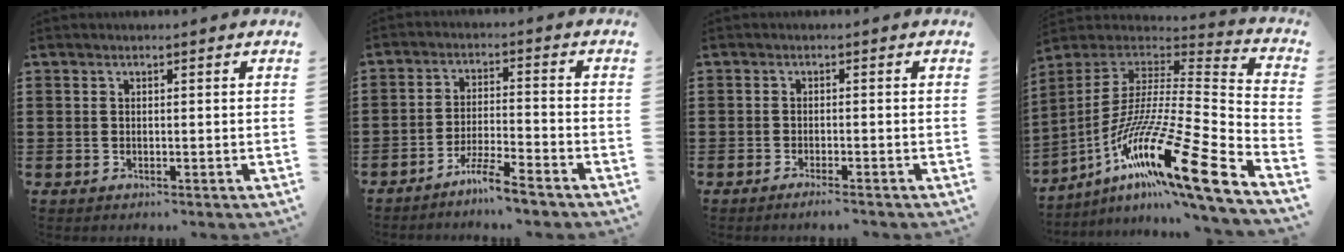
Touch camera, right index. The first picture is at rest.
{"total": 5.6, "force": [-5.1, -0.4, 2.4], "torque": [-0.054, -0.010, -0.099]}
{"total": 1.4, "force": [-1.3, -0.2, 0.6], "torque": [-0.010, -0.003, -0.023]}
{"total": 20.0, "force": [-11.0, 2.4, 16.5], "torque": [-0.314, -0.003, -0.208]}